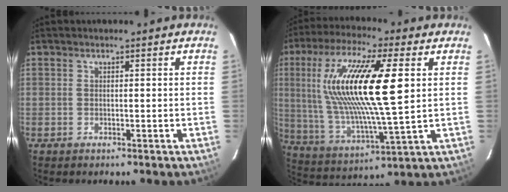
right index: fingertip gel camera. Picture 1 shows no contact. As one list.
[{"total": 21.4, "force": [5.0, 4.4, 20.3], "torque": [-0.384, 0.005, 0.097]}]